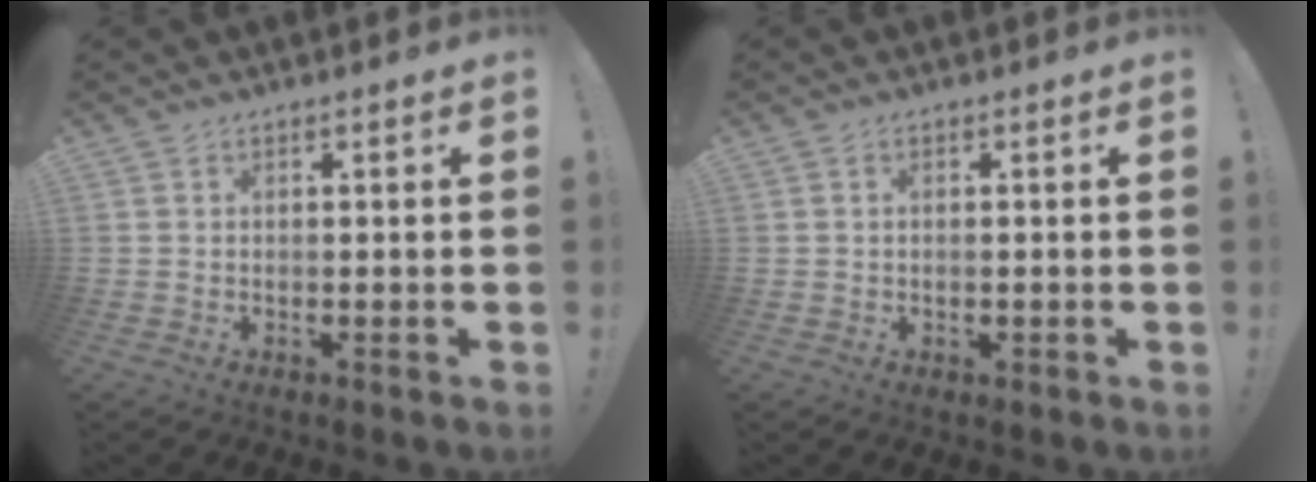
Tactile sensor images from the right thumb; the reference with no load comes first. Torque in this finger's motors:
{"motor_torque": [-0.19, -0.32, 0.08, 0.17, -0.02]}